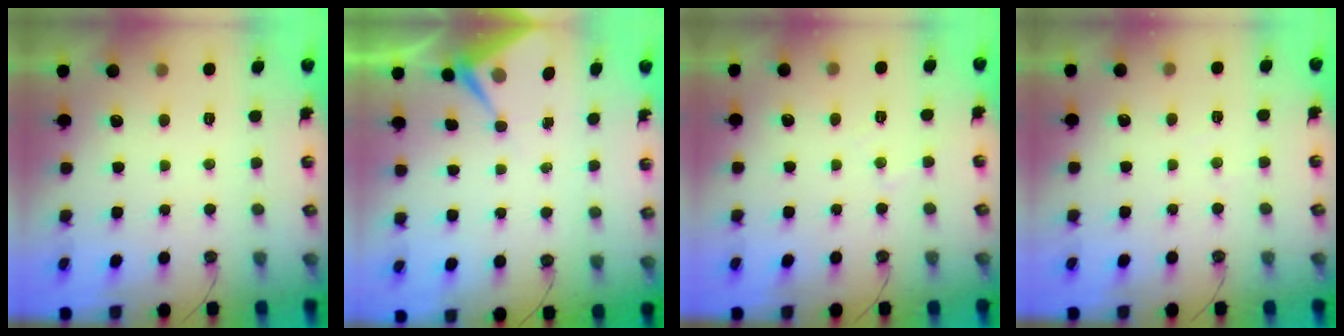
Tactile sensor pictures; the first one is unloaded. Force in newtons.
{"total": 6.1, "press": 6.1, "slide": 0.5}
{"total": 3.5, "press": 3.4, "slide": 0.6}
{"total": 2.2, "press": 2.2, "slide": 0.4}